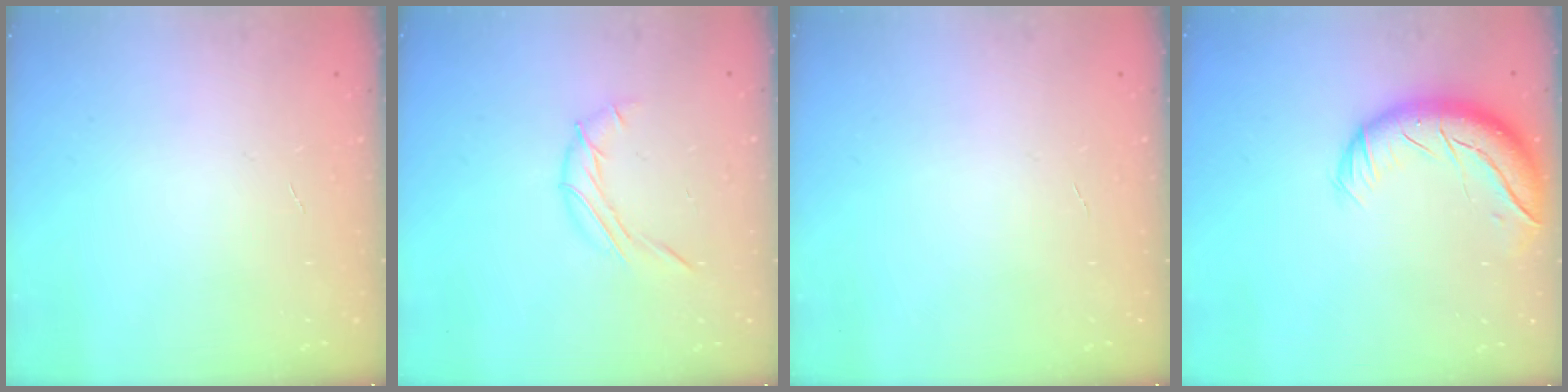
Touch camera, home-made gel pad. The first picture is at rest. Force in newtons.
{"total": 6.9, "press": 6.9, "slide": 0.5}
{"total": 0.0}
{"total": 14.0, "press": 13.5, "slide": 3.7}